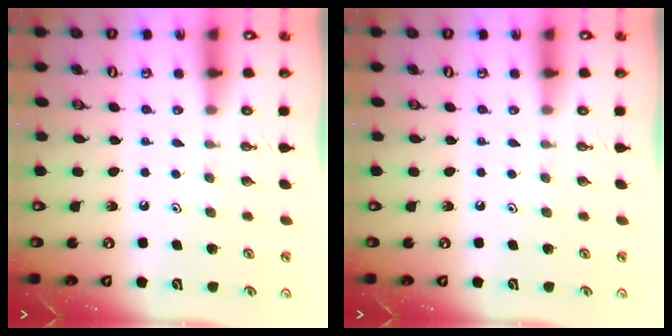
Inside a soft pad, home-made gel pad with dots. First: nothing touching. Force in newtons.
{"total": 0.0}